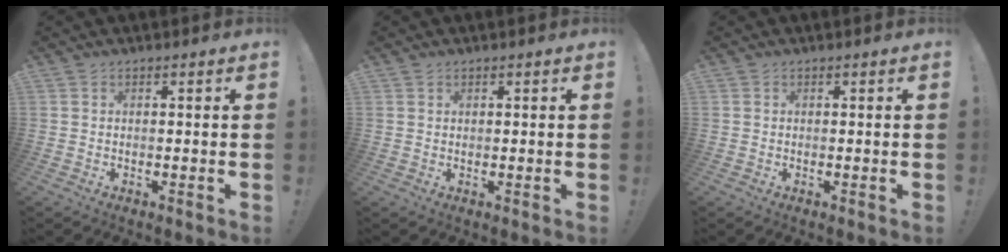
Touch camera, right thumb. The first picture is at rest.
{"total": 0.6, "force": [0.5, 0.4, 0.2], "torque": [0.004, -0.002, 0.007]}
{"total": 0.0}